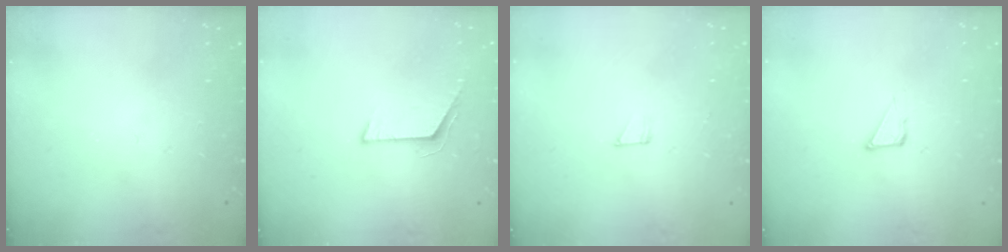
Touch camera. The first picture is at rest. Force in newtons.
{"total": 5.1, "press": 5.1, "slide": 0.5}
{"total": 2.5, "press": 2.5, "slide": 0.1}
{"total": 2.3, "press": 2.3, "slide": 0.1}